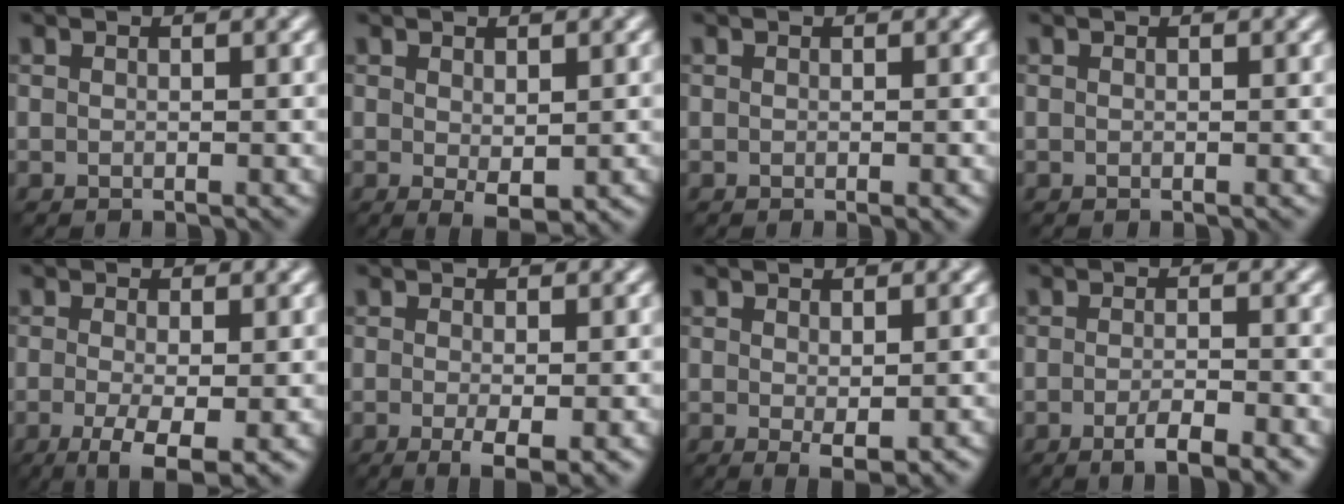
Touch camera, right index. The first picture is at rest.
{"total": 2.0, "force": [-0.1, 0.8, 1.8], "torque": [-0.028, -0.008, 0.006]}
{"total": 0.7, "force": [-0.3, 0.0, 0.6], "torque": [-0.007, -0.004, -0.003]}
{"total": 0.0}
{"total": 4.9, "force": [-1.7, 1.3, 4.4], "torque": [-0.082, -0.010, -0.028]}
{"total": 2.9, "force": [-0.9, 0.6, 2.7], "torque": [-0.047, -0.011, -0.013]}
{"total": 1.8, "force": [-0.3, 0.5, 1.8], "torque": [-0.026, -0.009, 0.000]}
{"total": 3.7, "force": [-1.9, 0.8, 3.0], "torque": [-0.047, -0.002, -0.034]}